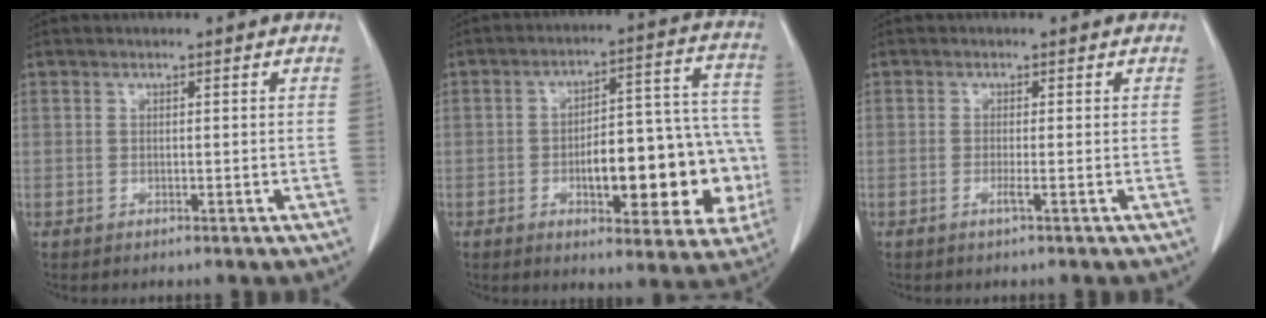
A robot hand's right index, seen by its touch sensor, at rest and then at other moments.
{"total": 18.6, "force": [-4.6, 6.6, 16.8], "torque": [-0.168, 0.047, -0.044]}
{"total": 1.0, "force": [-0.4, -0.2, 0.9], "torque": [-0.016, 0.000, -0.007]}